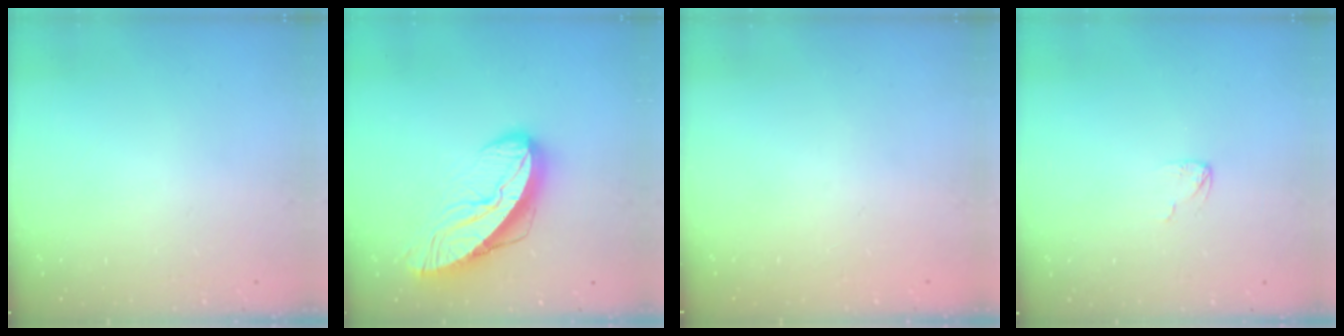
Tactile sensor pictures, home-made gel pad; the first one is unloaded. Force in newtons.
{"total": 12.4, "press": 12.4, "slide": 1.1}
{"total": 0.0}
{"total": 3.0, "press": 2.9, "slide": 0.3}